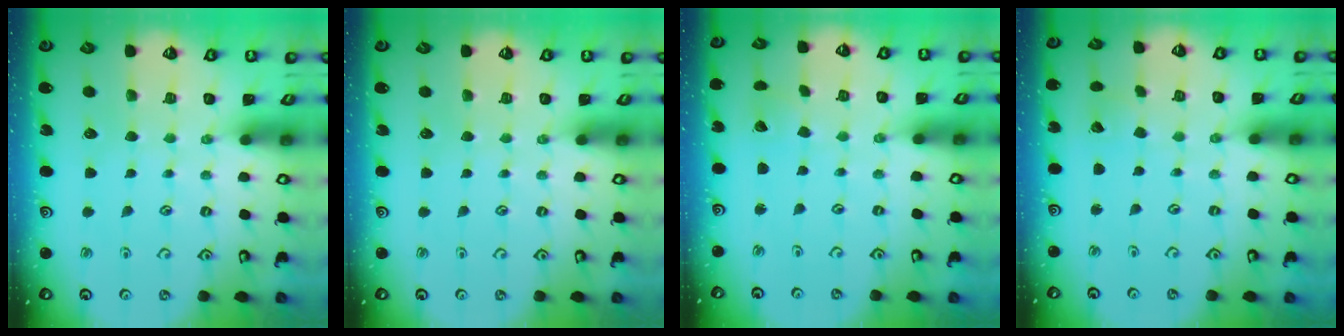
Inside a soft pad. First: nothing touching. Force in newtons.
{"total": 0.0}
{"total": 2.6, "press": 2.6, "slide": 0.2}
{"total": 2.8, "press": 2.8, "slide": 0.3}